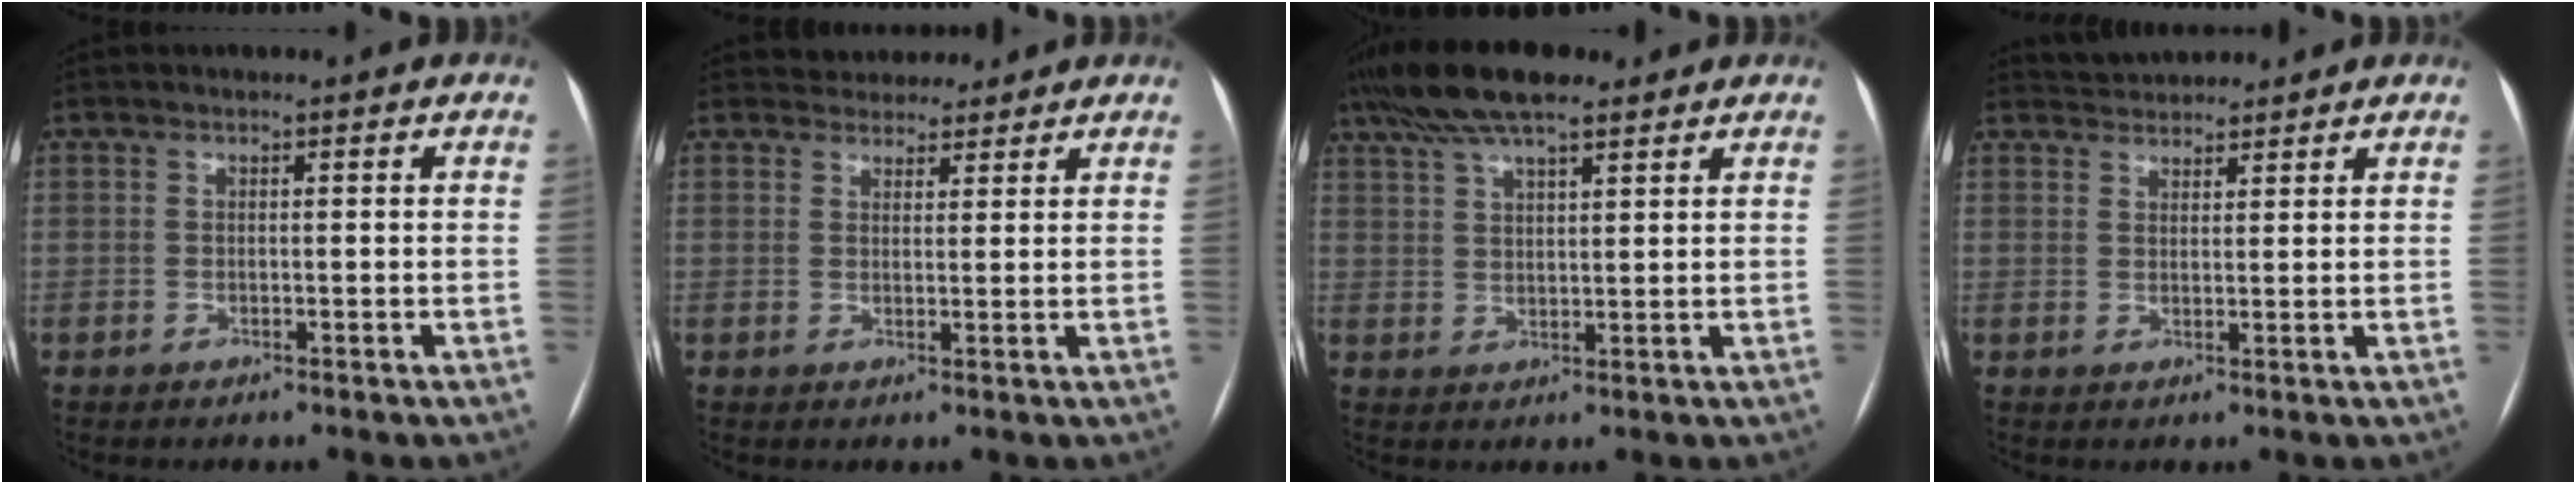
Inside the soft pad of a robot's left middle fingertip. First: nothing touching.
{"total": 5.1, "force": [4.7, 2.1, 0.5], "torque": [0.000, 0.015, 0.063]}
{"total": 11.3, "force": [8.5, 2.7, 6.9], "torque": [-0.131, 0.038, 0.148]}
{"total": 4.3, "force": [4.1, 1.1, 0.4], "torque": [-0.009, 0.031, 0.069]}